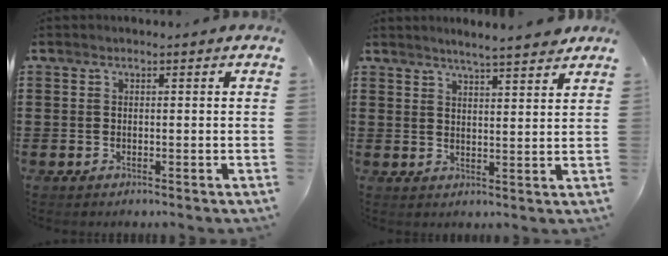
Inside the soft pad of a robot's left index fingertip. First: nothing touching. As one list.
[{"total": 3.8, "force": [3.6, -0.4, 1.1], "torque": [-0.033, -0.011, 0.063]}]